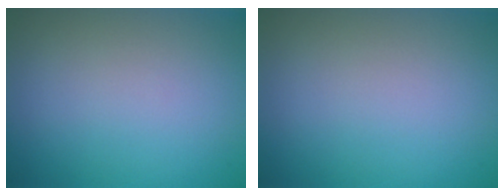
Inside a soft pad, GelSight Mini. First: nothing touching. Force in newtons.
{"total": 0.0}